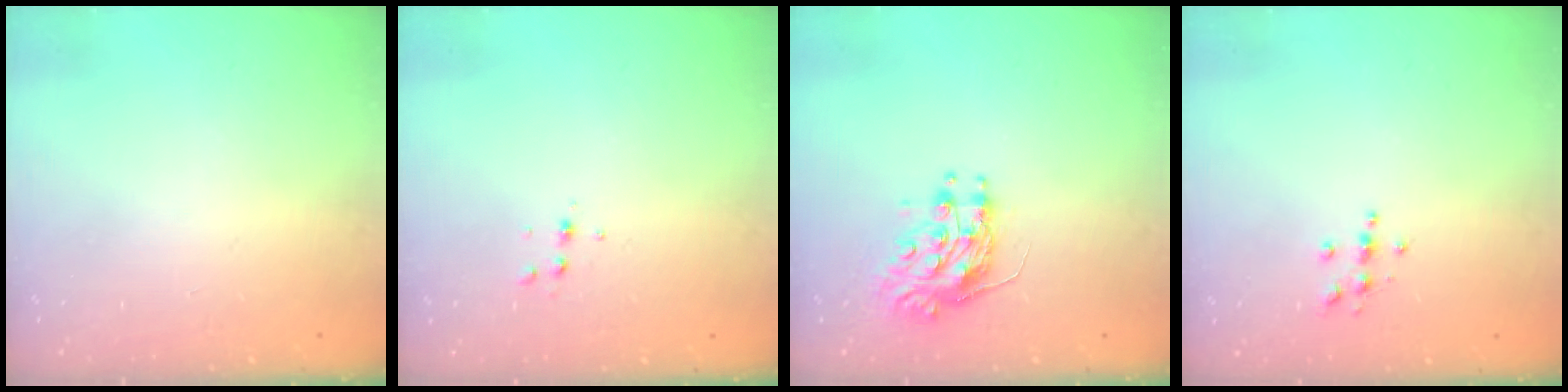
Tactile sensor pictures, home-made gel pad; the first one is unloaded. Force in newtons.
{"total": 4.1, "press": 4.0, "slide": 1.1}
{"total": 9.2, "press": 9.2, "slide": 0.5}
{"total": 3.9, "press": 3.8, "slide": 0.4}